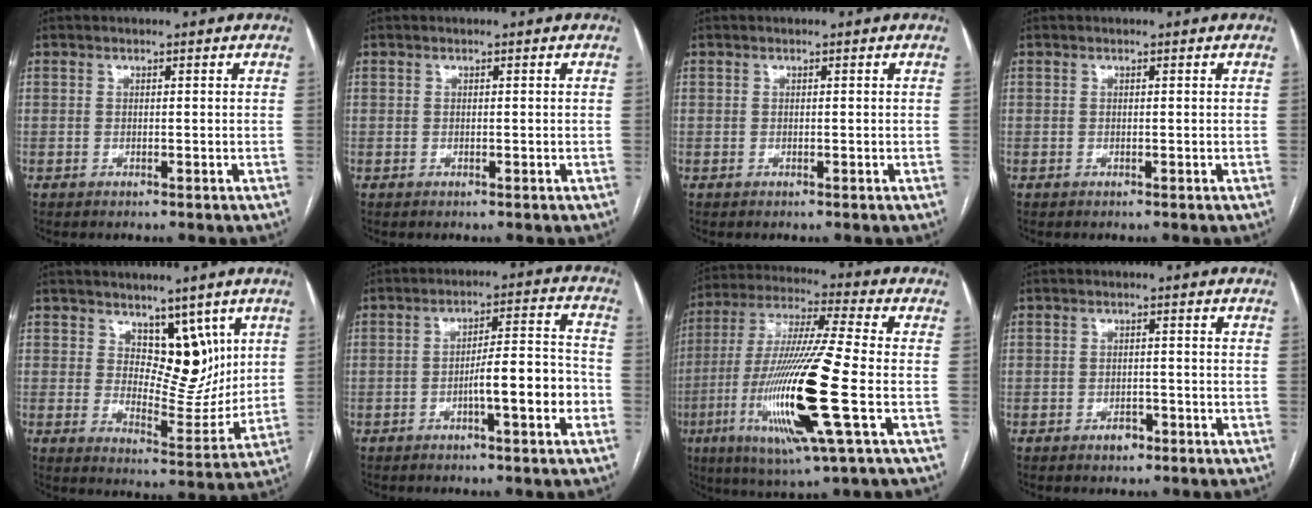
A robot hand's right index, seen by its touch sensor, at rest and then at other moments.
{"total": 0.0}
{"total": 0.0}
{"total": 0.0}
{"total": 8.7, "force": [4.3, 4.7, 5.9], "torque": [-0.073, -0.003, 0.076]}
{"total": 8.7, "force": [-3.1, 1.1, 8.0], "torque": [-0.124, 0.020, -0.045]}
{"total": 19.8, "force": [-5.1, 0.6, 19.1], "torque": [-0.406, -0.025, -0.099]}
{"total": 2.0, "force": [-1.2, 1.2, 0.9], "torque": [-0.008, 0.005, -0.016]}